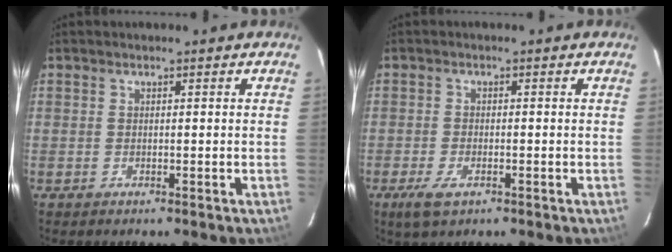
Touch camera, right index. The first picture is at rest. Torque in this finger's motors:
{"motor_torque": [0.50, -0.20, 0.23, 0.05]}